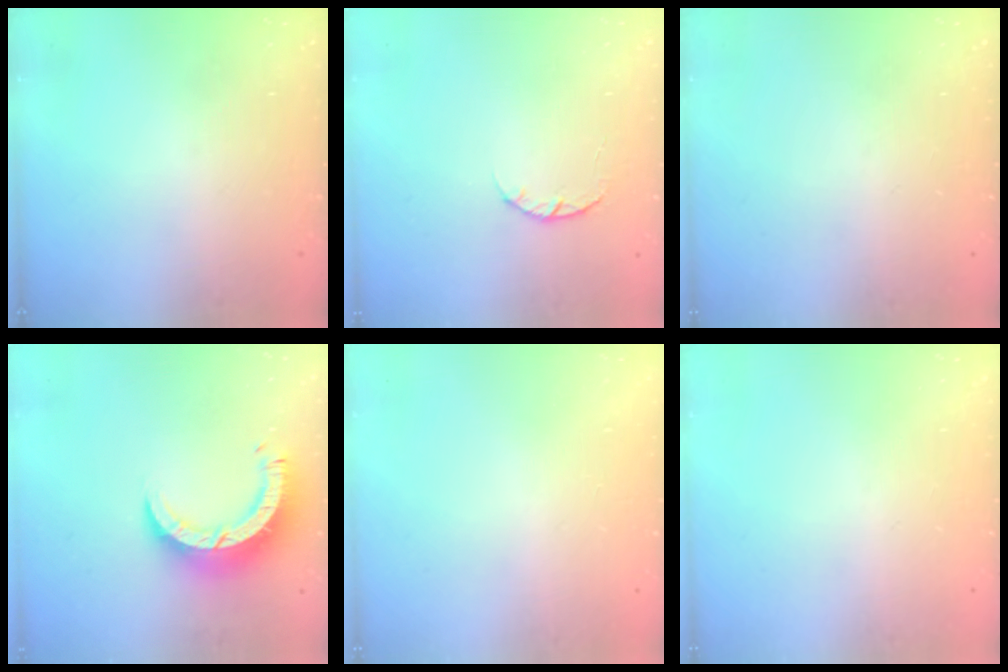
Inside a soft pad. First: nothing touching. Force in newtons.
{"total": 3.4, "press": 3.4, "slide": 0.5}
{"total": 0.0}
{"total": 9.7, "press": 9.6, "slide": 1.0}
{"total": 2.6, "press": 2.6, "slide": 0.2}
{"total": 0.0}